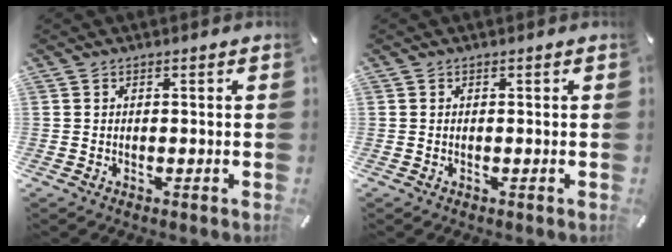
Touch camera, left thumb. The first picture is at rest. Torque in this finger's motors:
{"motor_torque": [0.00, 0.00, -0.02, 0.10, 0.00]}